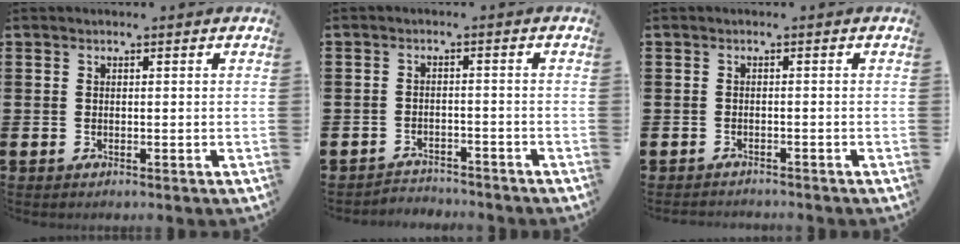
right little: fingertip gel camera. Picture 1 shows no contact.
{"total": 2.1, "force": [-2.1, 0.1, -0.3], "torque": [-0.003, 0.004, -0.048]}
{"total": 0.9, "force": [-0.9, 0.0, 0.0], "torque": [-0.002, 0.001, -0.020]}